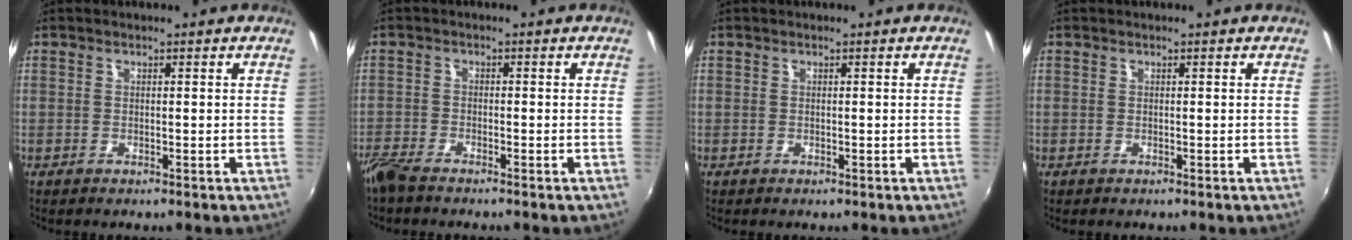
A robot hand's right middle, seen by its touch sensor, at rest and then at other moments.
{"total": 4.4, "force": [-3.9, 0.7, 2.0], "torque": [-0.055, -0.018, -0.079]}
{"total": 0.0}
{"total": 0.0}